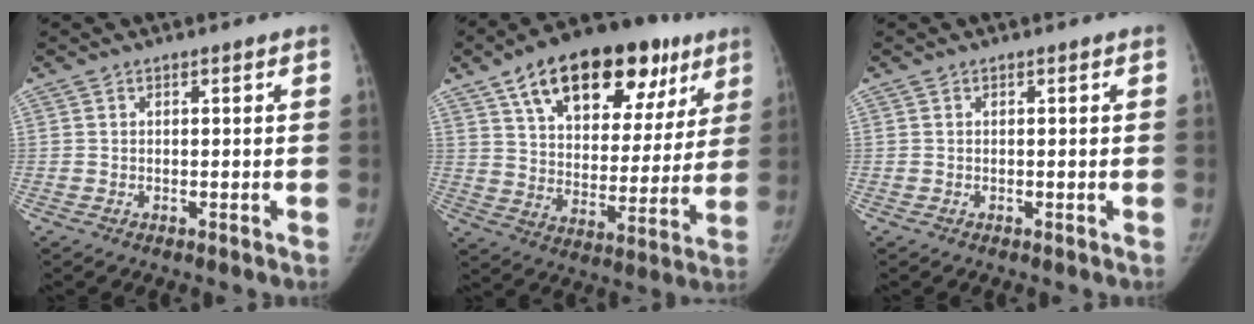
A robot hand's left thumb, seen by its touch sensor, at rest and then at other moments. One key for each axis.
{"total": 27.9, "fx": 15.2, "fy": 14.9, "fz": 18.0, "tx": -0.236, "ty": 0.005, "tz": 0.236}
{"total": 0.0}